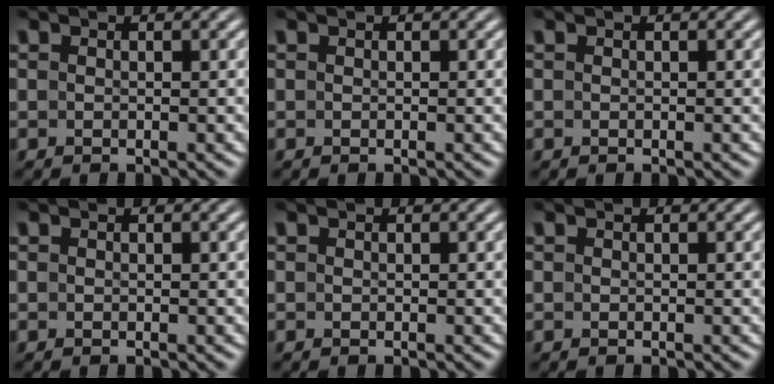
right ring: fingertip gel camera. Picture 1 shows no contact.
{"total": 0.0}
{"total": 0.0}
{"total": 0.0}
{"total": 0.0}
{"total": 0.0}